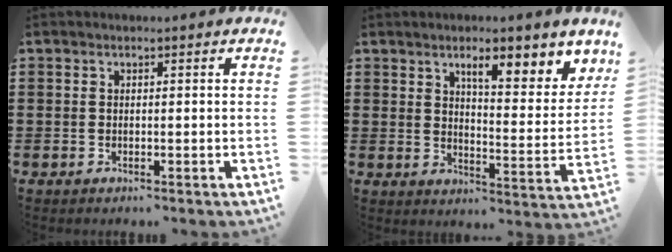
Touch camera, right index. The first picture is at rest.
{"total": 6.6, "force": [4.6, 1.3, 4.5], "torque": [-0.071, -0.022, 0.070]}